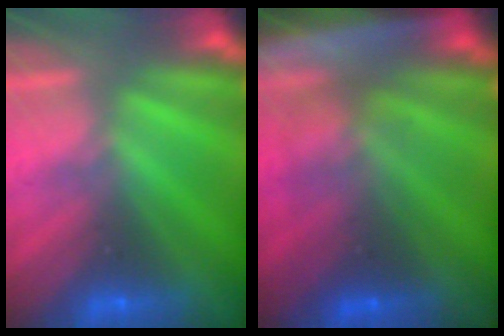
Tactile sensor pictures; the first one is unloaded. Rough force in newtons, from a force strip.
{"total": 5.7}